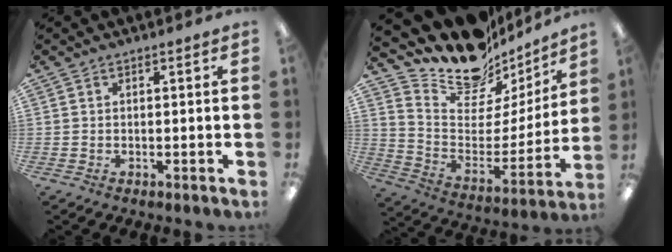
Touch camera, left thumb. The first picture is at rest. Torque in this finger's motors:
{"motor_torque": [0.25, -0.07, -0.37, -0.66, 0.00]}